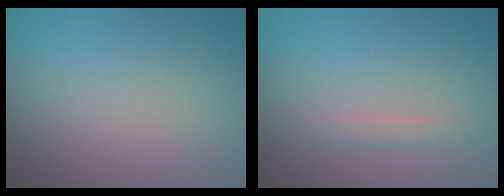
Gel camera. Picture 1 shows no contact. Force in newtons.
{"total": 1.1, "press": 1.1, "slide": 0.1}